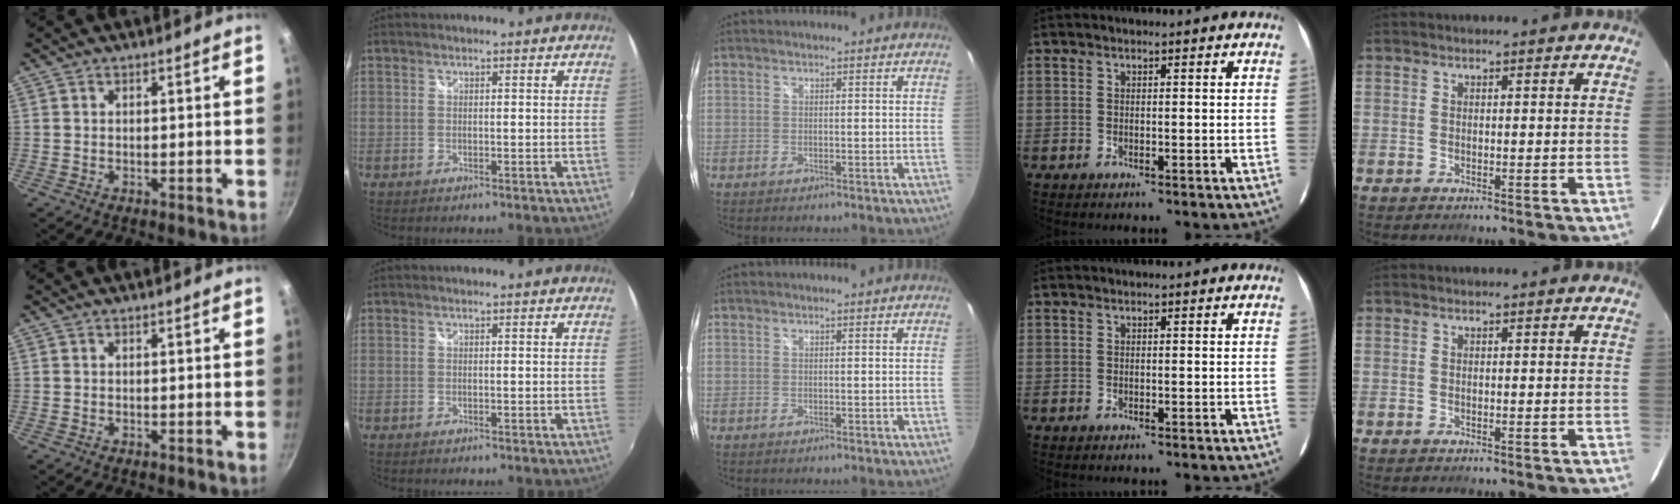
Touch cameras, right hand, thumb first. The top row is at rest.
{}